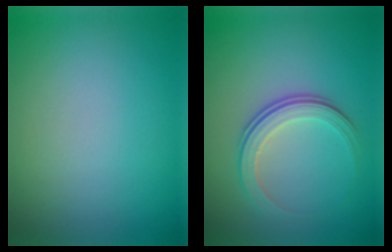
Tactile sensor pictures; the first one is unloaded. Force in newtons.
{"total": 3.2, "press": 2.6, "slide": 1.9}